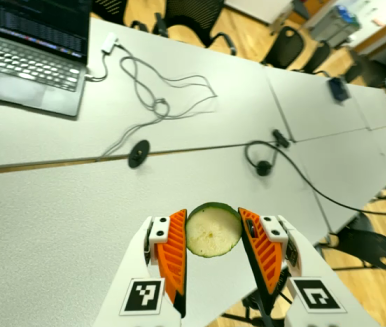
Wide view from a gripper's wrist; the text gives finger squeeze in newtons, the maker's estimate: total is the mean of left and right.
{"total": 9.4, "left": 10.5, "right": 8.3}